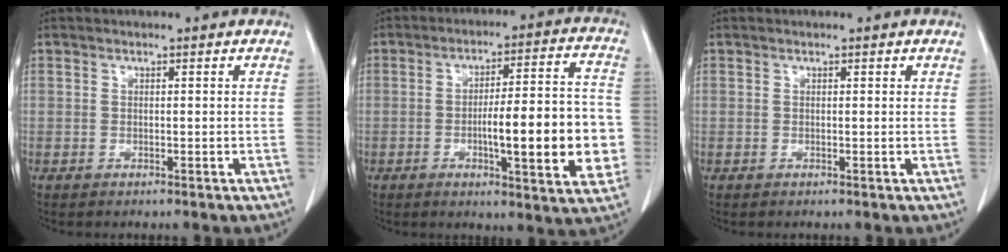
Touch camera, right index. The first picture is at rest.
{"total": 15.8, "force": [-2.8, 2.9, 15.3], "torque": [-0.211, 0.016, -0.036]}
{"total": 0.0}